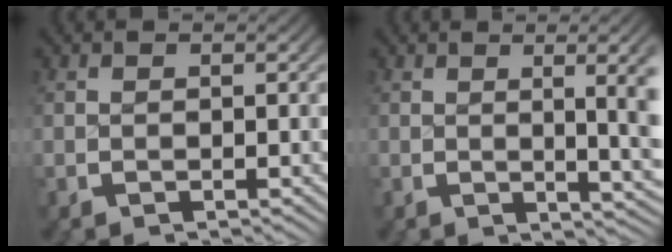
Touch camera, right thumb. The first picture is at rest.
{"total": 5.8, "force": [0.3, 2.1, 5.4], "torque": [-0.058, 0.003, 0.004]}